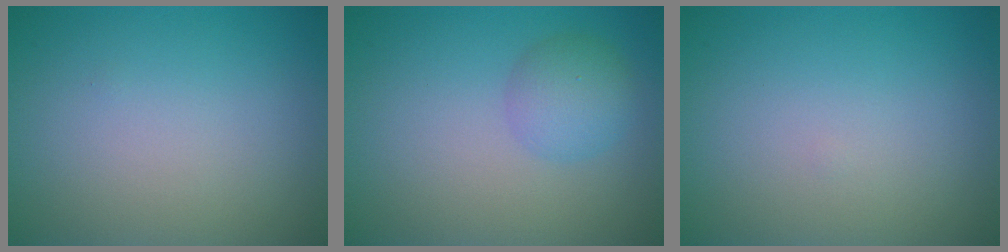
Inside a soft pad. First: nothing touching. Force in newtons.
{"total": 2.8, "press": 2.8, "slide": 0.1}
{"total": 0.0}